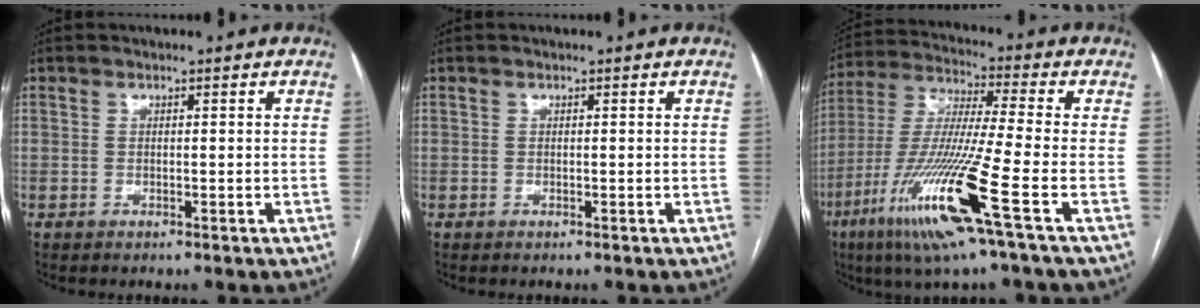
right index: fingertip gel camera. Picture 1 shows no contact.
{"total": 0.0}
{"total": 17.1, "force": [-7.6, -0.9, 15.3], "torque": [-0.328, -0.034, -0.147]}